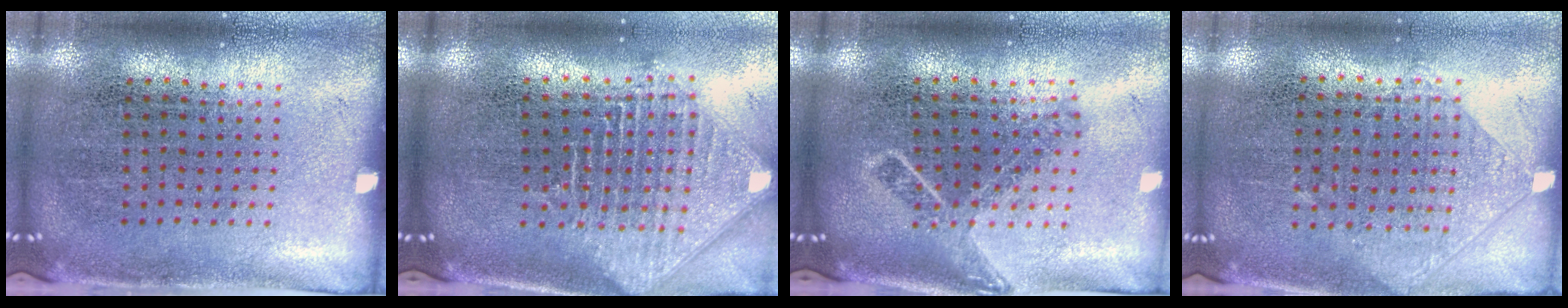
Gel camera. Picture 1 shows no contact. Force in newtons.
{"total": 2.5, "press": 1.9, "slide": 1.6}
{"total": 1.8, "press": 1.4, "slide": 1.2}
{"total": 1.0, "press": 0.9, "slide": 0.4}